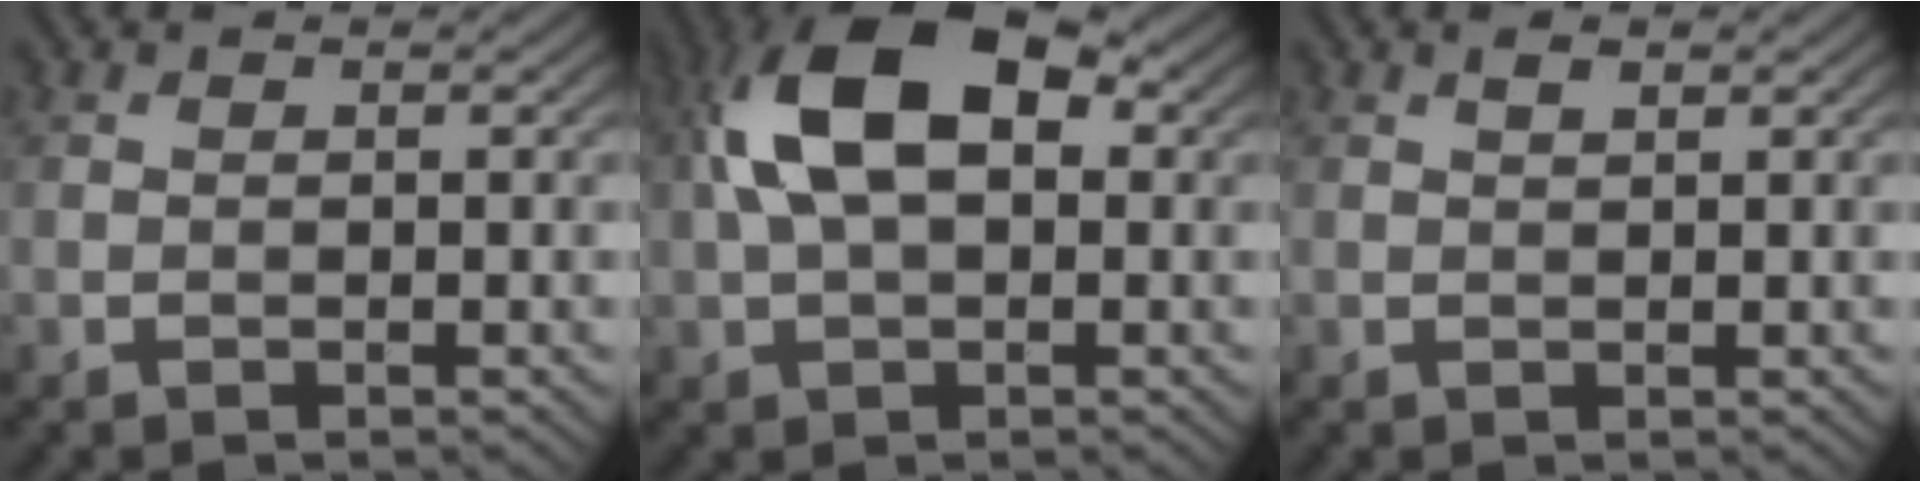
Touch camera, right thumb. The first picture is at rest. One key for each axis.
{"total": 11.6, "fx": 2.3, "fy": 6.3, "fz": 9.5, "tx": -0.193, "ty": 0.018, "tz": 0.031}
{"total": 1.1, "fx": 0.6, "fy": 0.3, "fz": 0.8, "tx": -0.020, "ty": 0.001, "tz": 0.013}